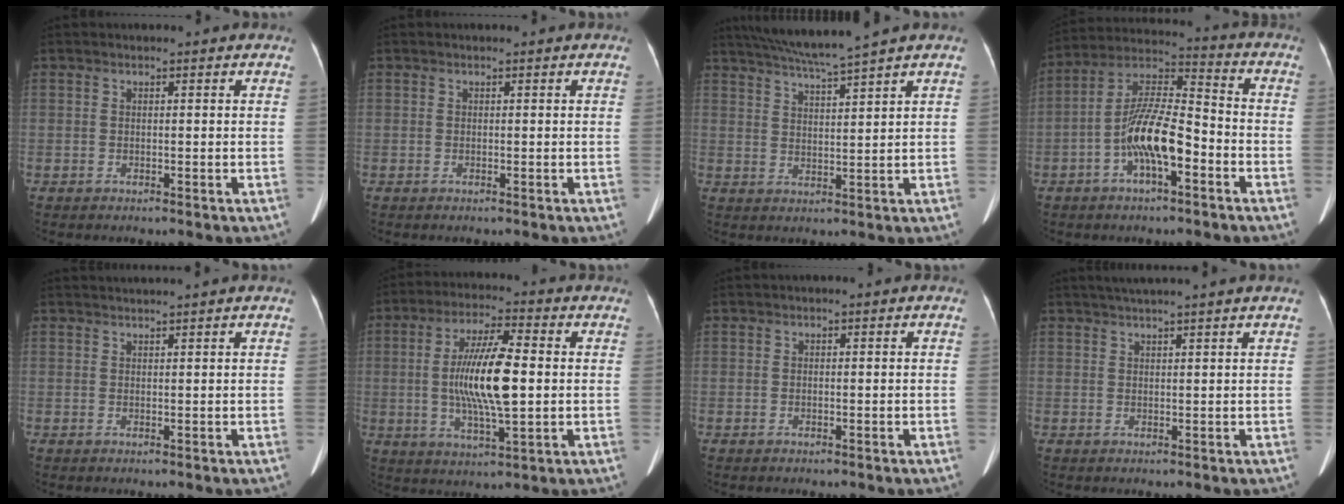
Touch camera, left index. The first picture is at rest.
{"total": 0.0}
{"total": 7.8, "force": [6.7, -1.8, 3.6], "torque": [-0.063, 0.004, 0.117]}
{"total": 12.1, "force": [-4.3, 3.4, 10.8], "torque": [-0.217, 0.021, -0.076]}
{"total": 1.8, "force": [1.5, -0.7, 0.7], "torque": [-0.010, 0.010, 0.032]}
{"total": 12.1, "force": [-0.2, 2.3, 11.9], "torque": [-0.226, -0.007, -0.004]}
{"total": 0.7, "force": [-0.5, 0.2, 0.3], "torque": [0.000, 0.000, -0.013]}
{"total": 4.4, "force": [3.5, -1.2, 2.5], "torque": [-0.036, 0.021, 0.059]}